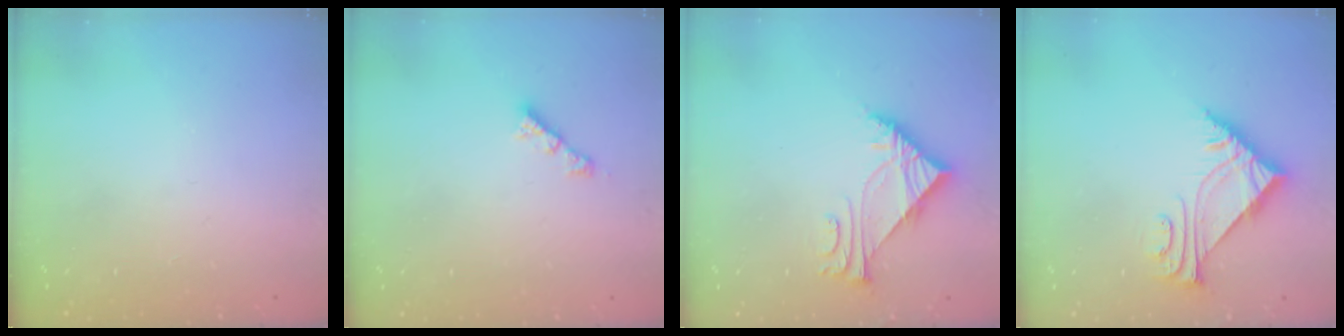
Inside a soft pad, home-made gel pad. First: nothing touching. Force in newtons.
{"total": 2.4, "press": 2.4, "slide": 0.3}
{"total": 6.5, "press": 6.5, "slide": 0.5}
{"total": 6.0, "press": 6.0, "slide": 0.1}